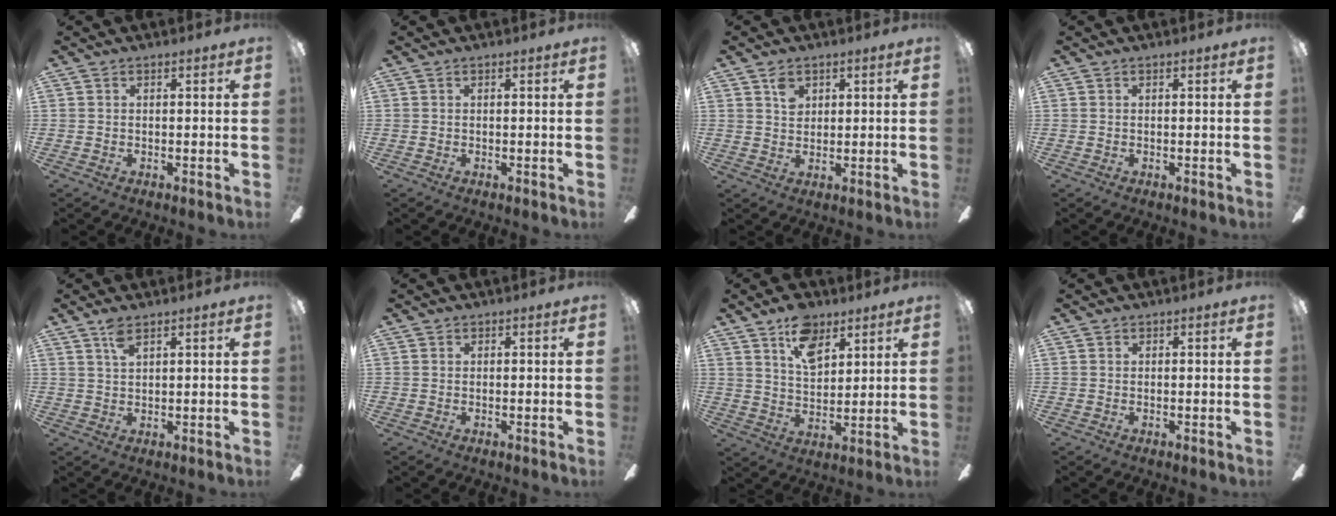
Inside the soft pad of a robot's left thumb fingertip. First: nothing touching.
{"total": 0.0}
{"total": 3.5, "force": [1.9, 2.4, 1.7], "torque": [-0.023, -0.003, 0.033]}
{"total": 0.0}
{"total": 3.2, "force": [2.1, 0.9, 2.2], "torque": [-0.051, 0.003, 0.038]}
{"total": 0.0}
{"total": 10.7, "force": [6.9, 5.9, 5.6], "torque": [-0.087, -0.023, 0.125]}
{"total": 0.0}